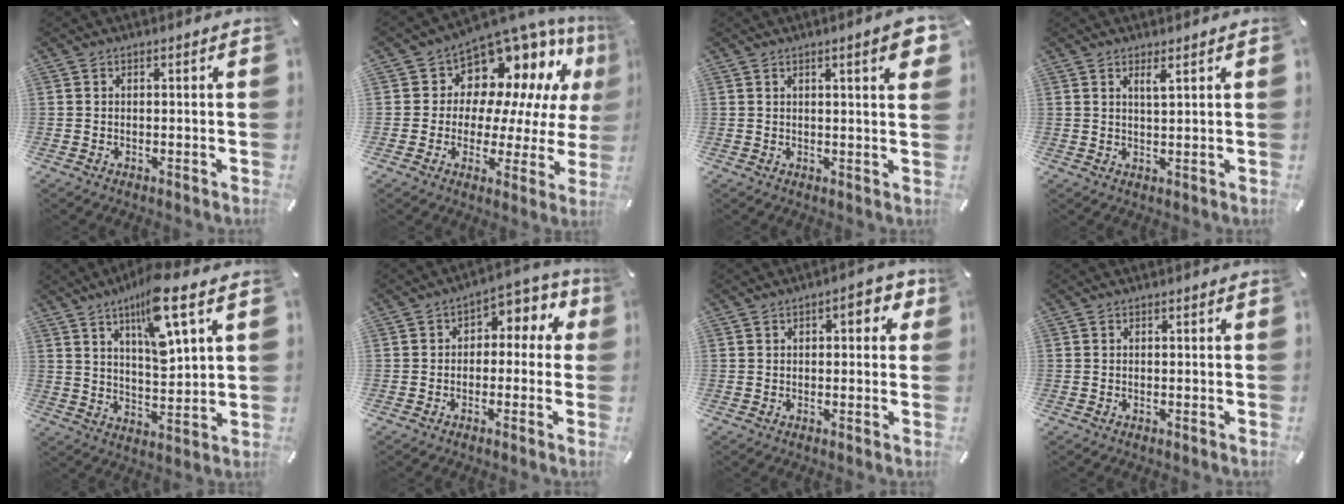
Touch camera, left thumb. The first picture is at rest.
{"total": 12.7, "force": [8.9, 8.2, 3.9], "torque": [-0.060, -0.093, 0.154]}
{"total": 5.1, "force": [2.2, 1.0, 4.5], "torque": [-0.063, -0.007, 0.033]}
{"total": 2.3, "force": [1.7, 0.2, 1.5], "torque": [-0.023, -0.004, 0.028]}
{"total": 12.9, "force": [7.7, 3.6, 9.7], "torque": [-0.154, -0.038, 0.128]}
{"total": 5.9, "force": [-0.1, 4.6, 3.7], "torque": [-0.049, 0.008, -0.009]}
{"total": 5.1, "force": [1.5, 2.9, 3.9], "torque": [-0.047, 0.001, 0.016]}
{"total": 0.0}